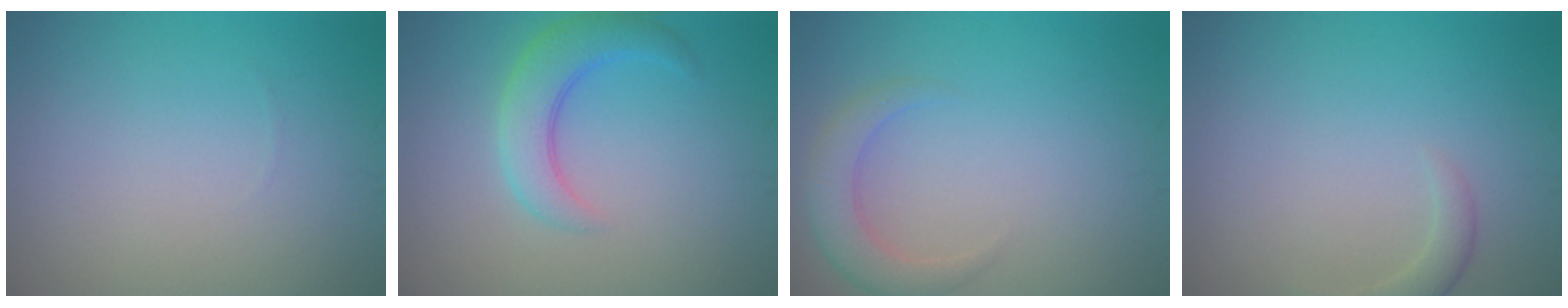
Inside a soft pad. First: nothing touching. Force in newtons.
{"total": 4.0, "press": 3.9, "slide": 0.2}
{"total": 3.0, "press": 3.0, "slide": 0.3}
{"total": 1.5, "press": 1.5, "slide": 0.1}